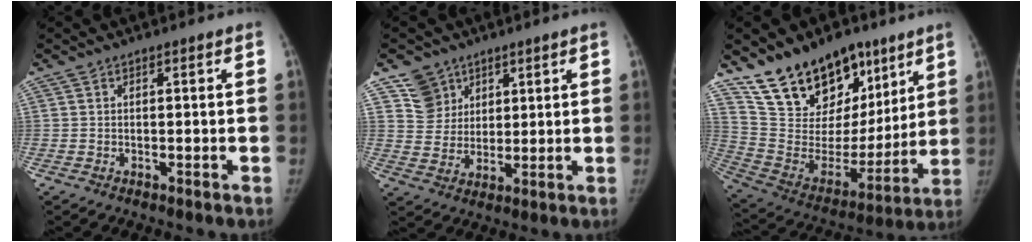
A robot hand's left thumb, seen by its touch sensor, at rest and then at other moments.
{"total": 6.8, "force": [4.2, 5.3, 0.2], "torque": [0.030, -0.036, 0.086]}
{"total": 23.0, "force": [15.4, 13.4, 10.7], "torque": [-0.126, -0.065, 0.270]}